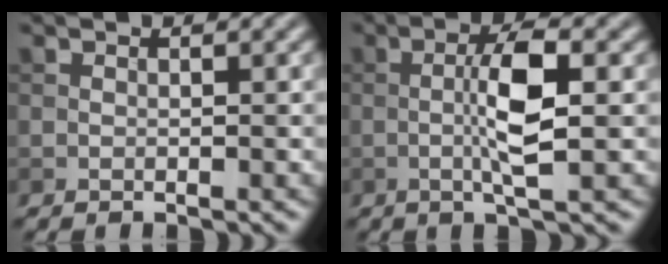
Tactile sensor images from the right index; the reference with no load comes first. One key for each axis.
{"total": 5.0, "fx": -0.3, "fy": 0.9, "fz": 4.9, "tx": -0.096, "ty": 0.006, "tz": -0.010}